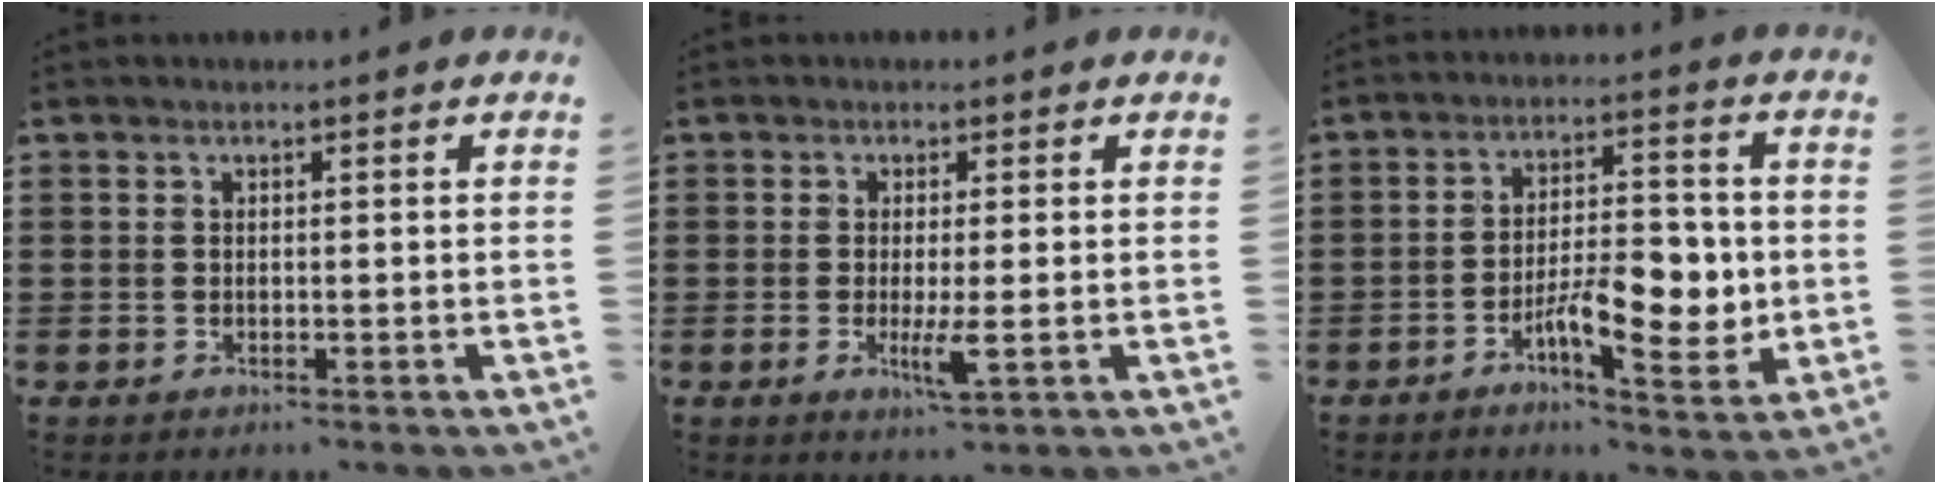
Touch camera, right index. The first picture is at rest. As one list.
[{"total": 4.1, "force": [-0.9, 0.3, 4.0], "torque": [-0.082, -0.017, -0.019]}, {"total": 9.8, "force": [-2.7, 4.2, 8.5], "torque": [-0.119, -0.003, -0.045]}]